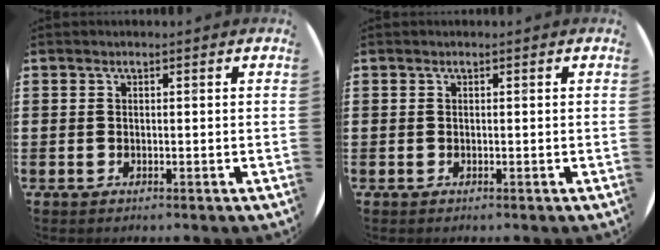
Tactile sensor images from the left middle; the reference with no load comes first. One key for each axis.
{"total": 0.0}